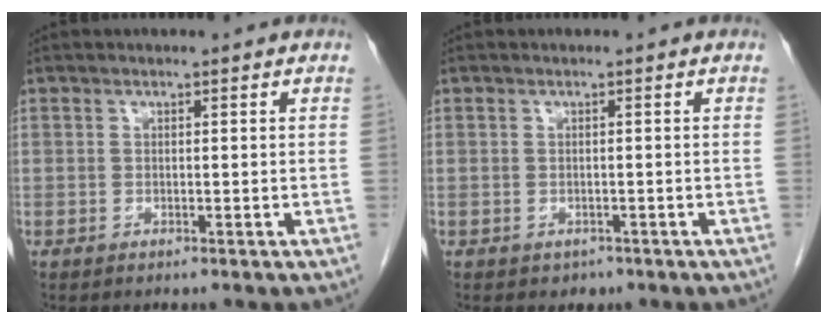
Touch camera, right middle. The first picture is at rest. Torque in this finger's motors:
{"motor_torque": [0.27, -0.34, -0.03, -0.01]}